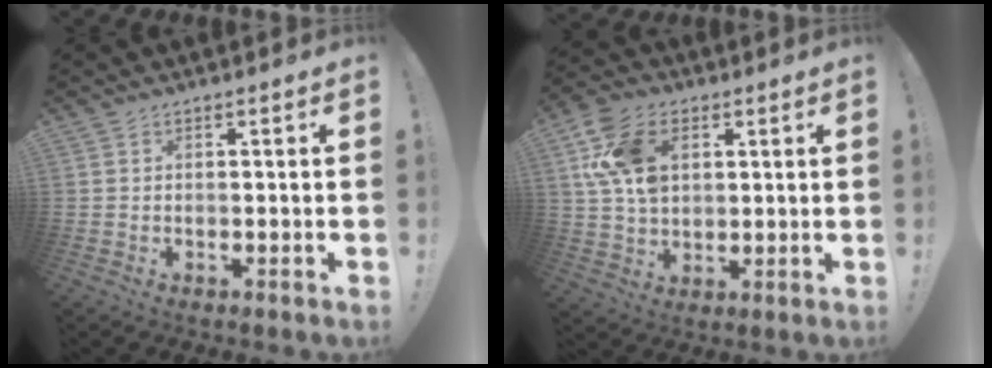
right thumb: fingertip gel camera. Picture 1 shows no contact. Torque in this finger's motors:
{"motor_torque": [0.98, 2.15, 0.58, 0.44, 0.06]}